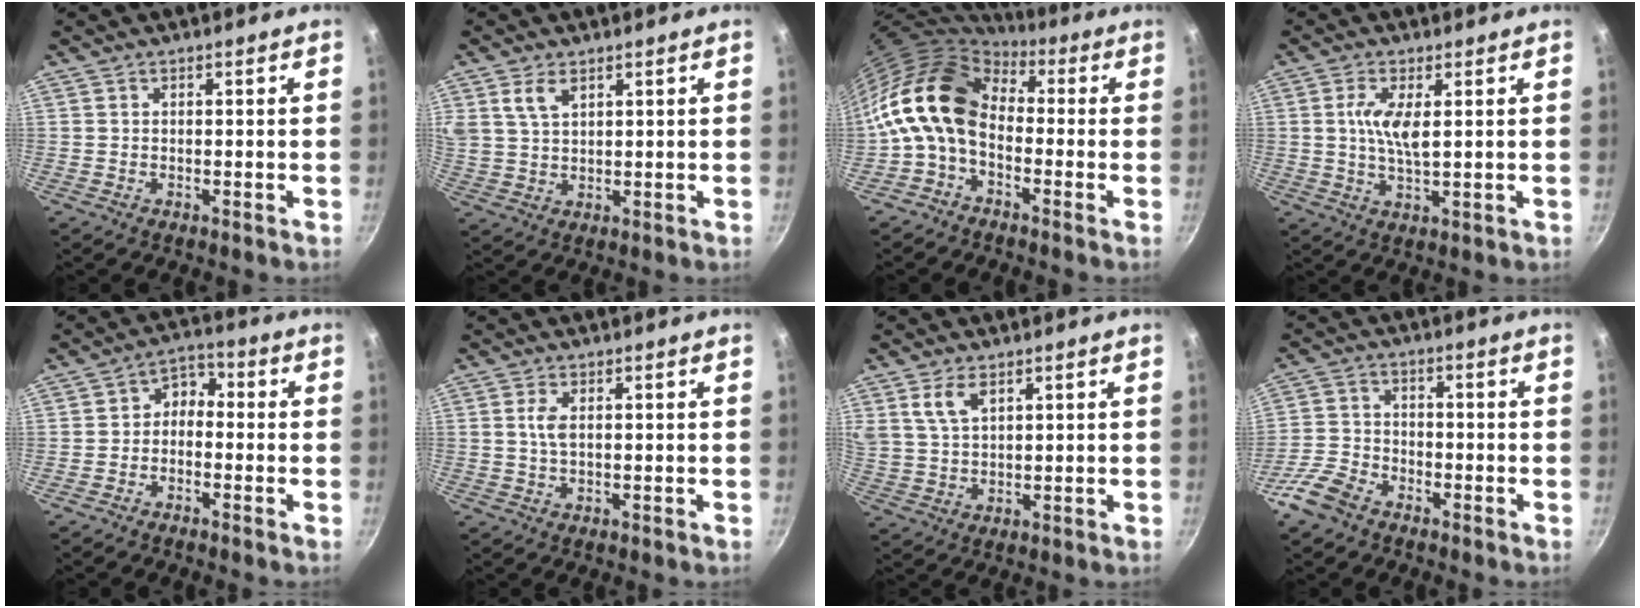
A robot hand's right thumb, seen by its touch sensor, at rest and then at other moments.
{"total": 5.2, "force": [2.7, 2.9, 3.4], "torque": [-0.057, -0.006, 0.057]}
{"total": 14.3, "force": [-1.0, 9.7, 10.4], "torque": [-0.179, 0.036, -0.043]}
{"total": 6.2, "force": [1.2, 2.0, 5.7], "torque": [-0.119, -0.003, 0.024]}
{"total": 4.2, "force": [-1.3, 3.1, 2.5], "torque": [-0.020, 0.031, -0.033]}
{"total": 2.5, "force": [0.5, 1.1, 2.2], "torque": [-0.048, 0.002, 0.010]}
{"total": 5.7, "force": [2.9, 3.0, 3.8], "torque": [-0.067, -0.011, 0.063]}
{"total": 7.2, "force": [-4.8, 4.3, 3.3], "torque": [-0.064, 0.034, -0.102]}